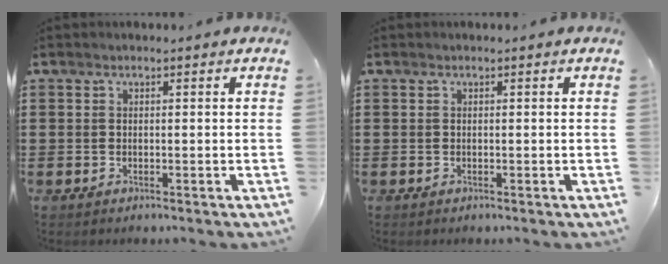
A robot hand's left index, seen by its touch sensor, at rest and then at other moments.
{"total": 0.0}